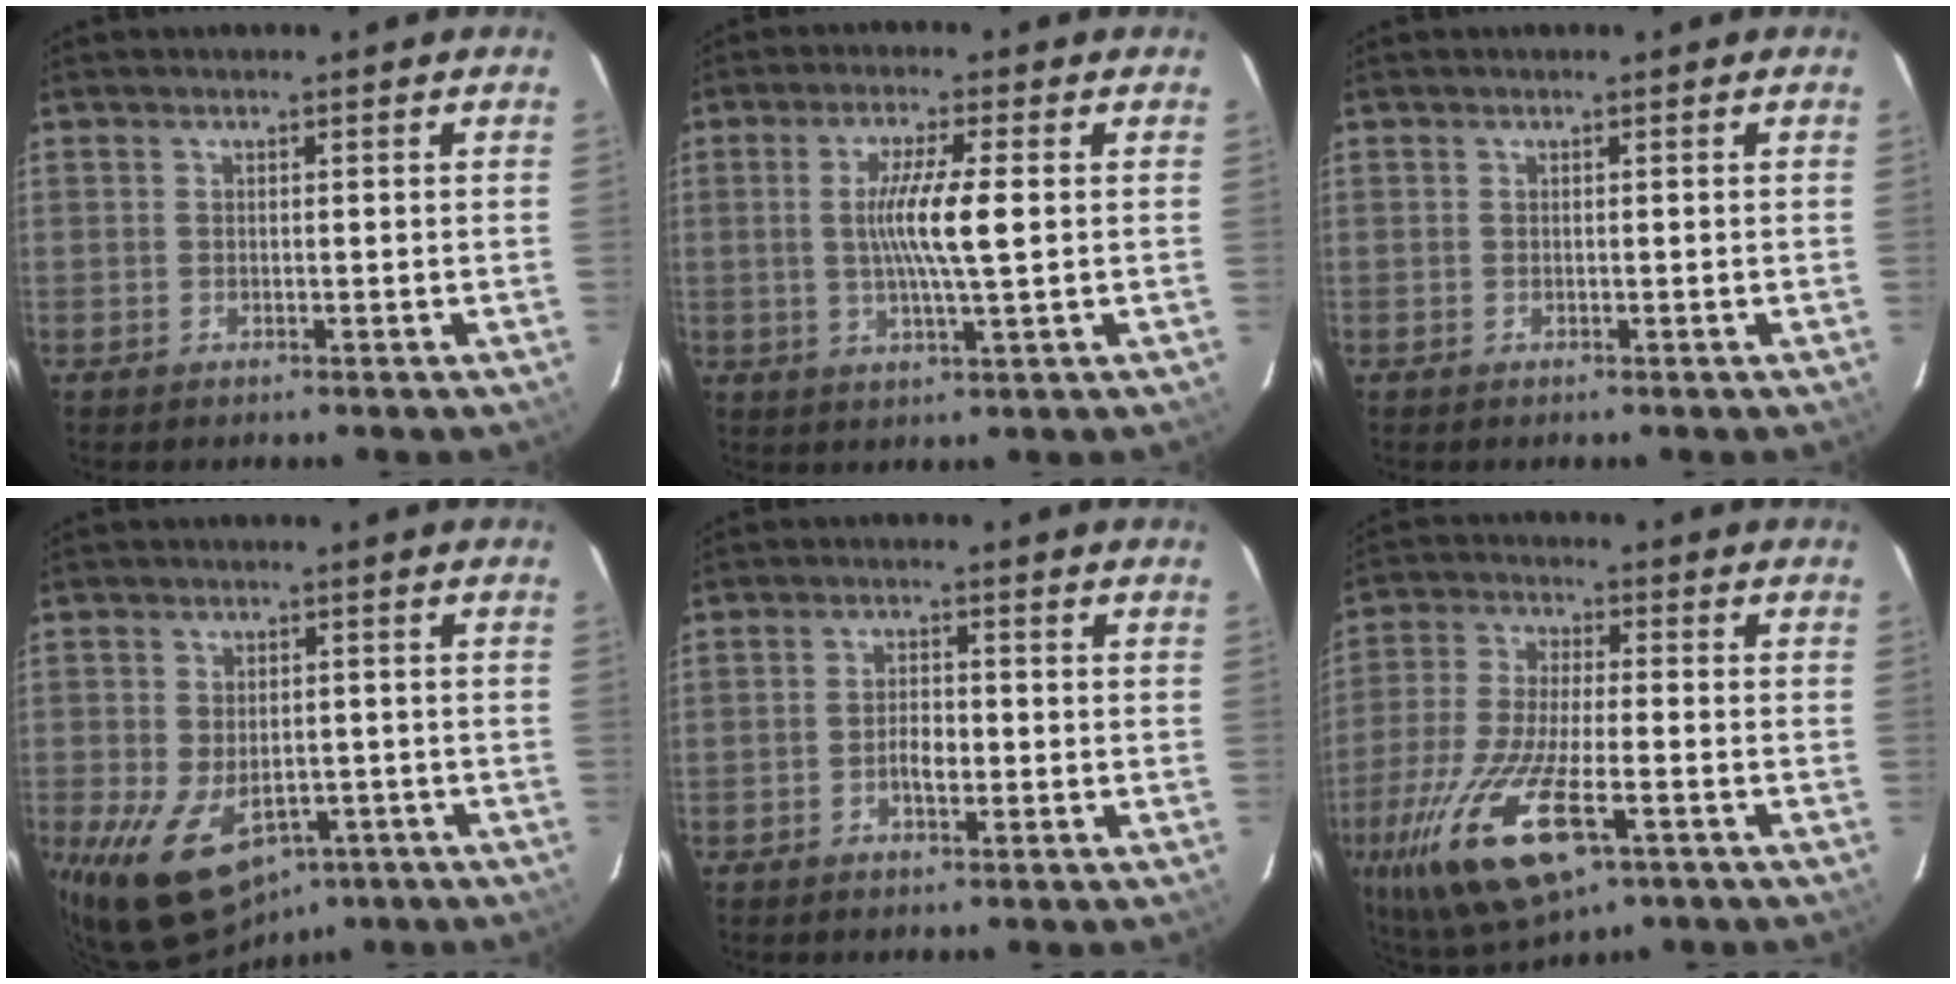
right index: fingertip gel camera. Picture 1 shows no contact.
{"total": 7.6, "force": [0.5, 0.0, 7.6], "torque": [-0.138, -0.006, 0.007]}
{"total": 0.0}
{"total": 15.1, "force": [-7.3, 9.4, 9.3], "torque": [-0.195, -0.027, -0.099]}
{"total": 2.9, "force": [-1.1, 1.3, 2.3], "torque": [-0.046, 0.004, -0.017]}
{"total": 20.5, "force": [-9.7, 7.3, 16.5], "torque": [-0.351, -0.057, -0.172]}